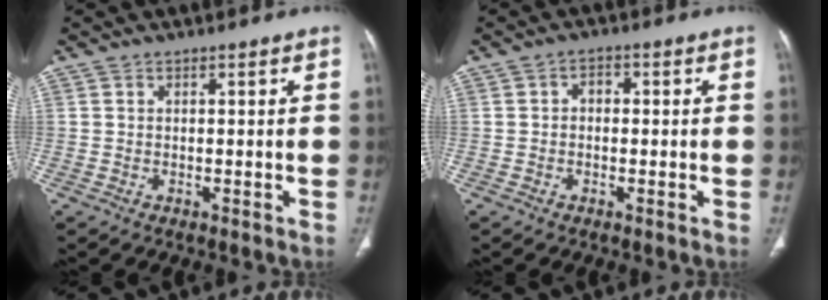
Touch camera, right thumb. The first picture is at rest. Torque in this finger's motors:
{"motor_torque": [0.06, -0.17, 0.24, -0.38, 0.08]}